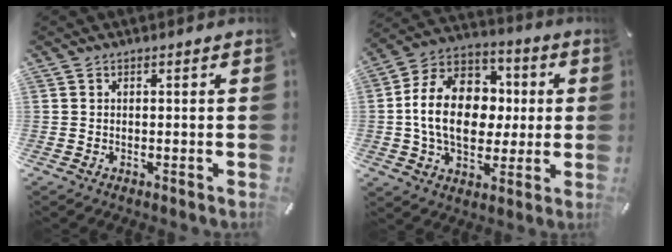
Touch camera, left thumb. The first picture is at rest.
{"total": 17.4, "force": [-0.4, 13.4, 11.1], "torque": [-0.214, 0.017, -0.005]}